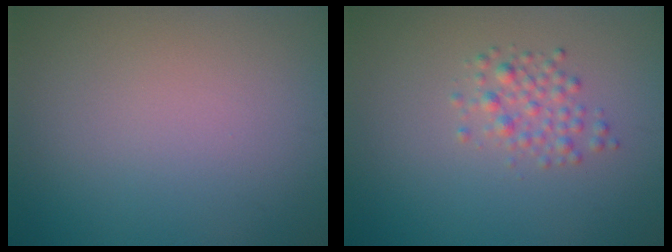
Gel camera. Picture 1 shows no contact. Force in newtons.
{"total": 1.9, "press": 1.9, "slide": 0.1}